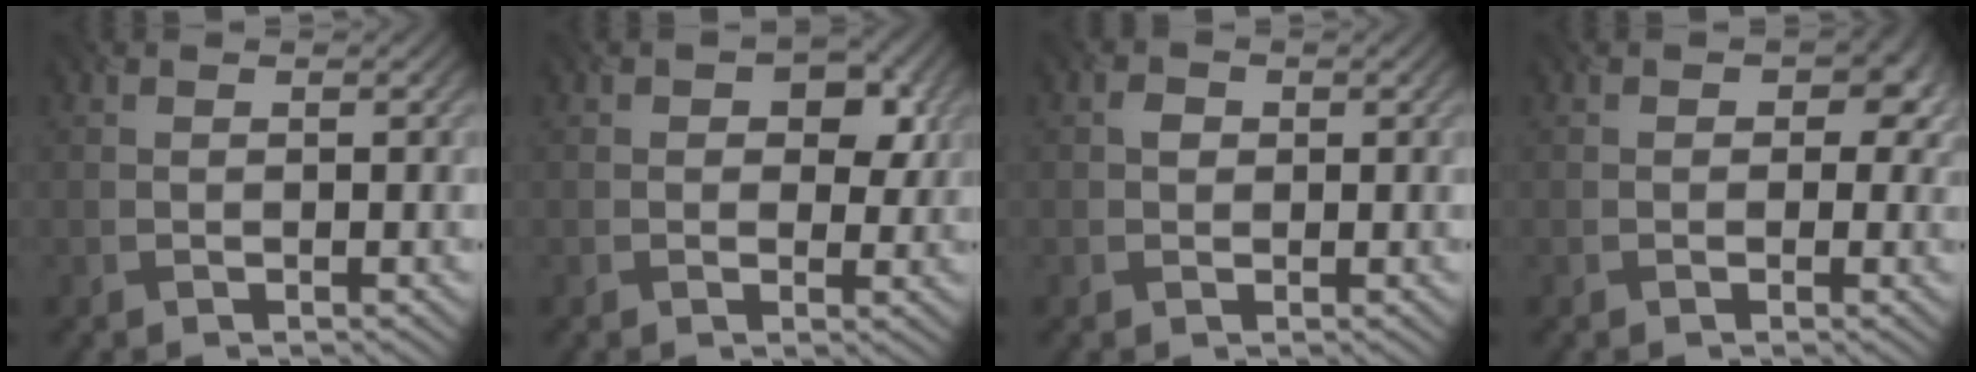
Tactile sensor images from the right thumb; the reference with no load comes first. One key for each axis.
{"total": 4.2, "fx": 1.3, "fy": 2.9, "fz": 2.6, "tx": -0.032, "ty": -0.006, "tz": 0.010}
{"total": 1.2, "fx": 0.2, "fy": 1.1, "fz": 0.5, "tx": -0.009, "ty": 0.001, "tz": -0.002}
{"total": 3.7, "fx": 0.8, "fy": 3.1, "fz": 2.0, "tx": -0.017, "ty": -0.001, "tz": 0.003}